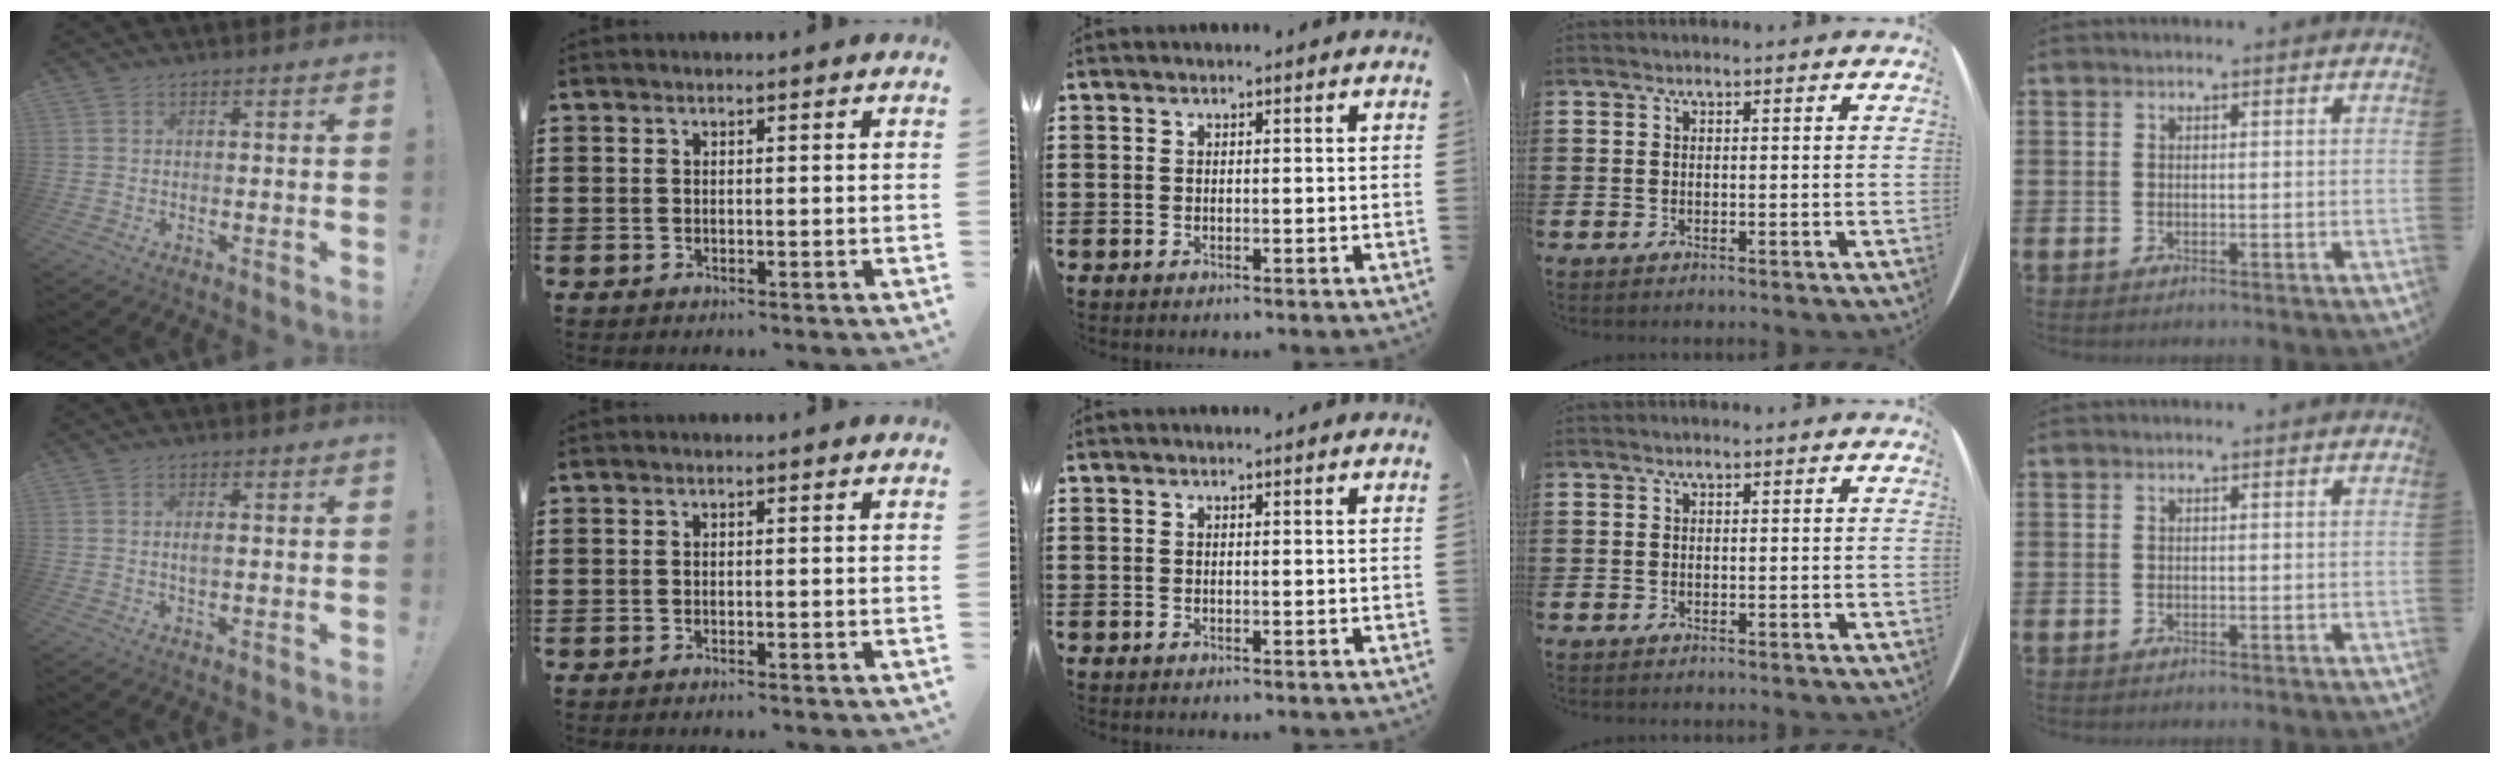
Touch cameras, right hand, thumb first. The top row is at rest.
{"thumb": {"total": 1.8, "force": [0.1, 0.5, 1.7], "torque": [-0.026, -0.003, -0.001]}, "index": {"total": 0.8, "force": [-0.7, -0.1, 0.1], "torque": [-0.004, -0.002, -0.015]}}